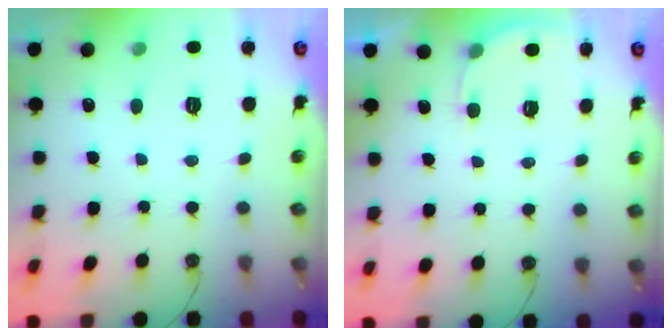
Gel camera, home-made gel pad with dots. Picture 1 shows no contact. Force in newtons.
{"total": 2.6, "press": 2.6, "slide": 0.1}